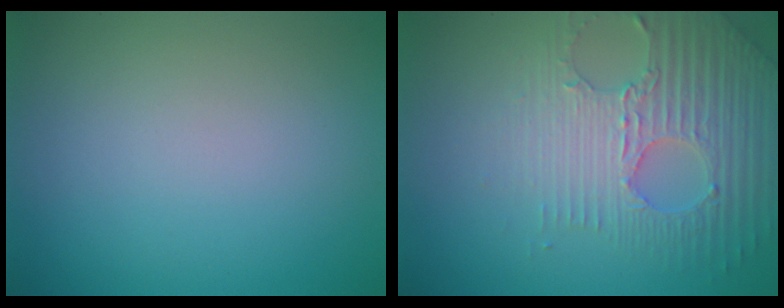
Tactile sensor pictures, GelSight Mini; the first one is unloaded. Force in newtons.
{"total": 4.7, "press": 4.2, "slide": 2.1}